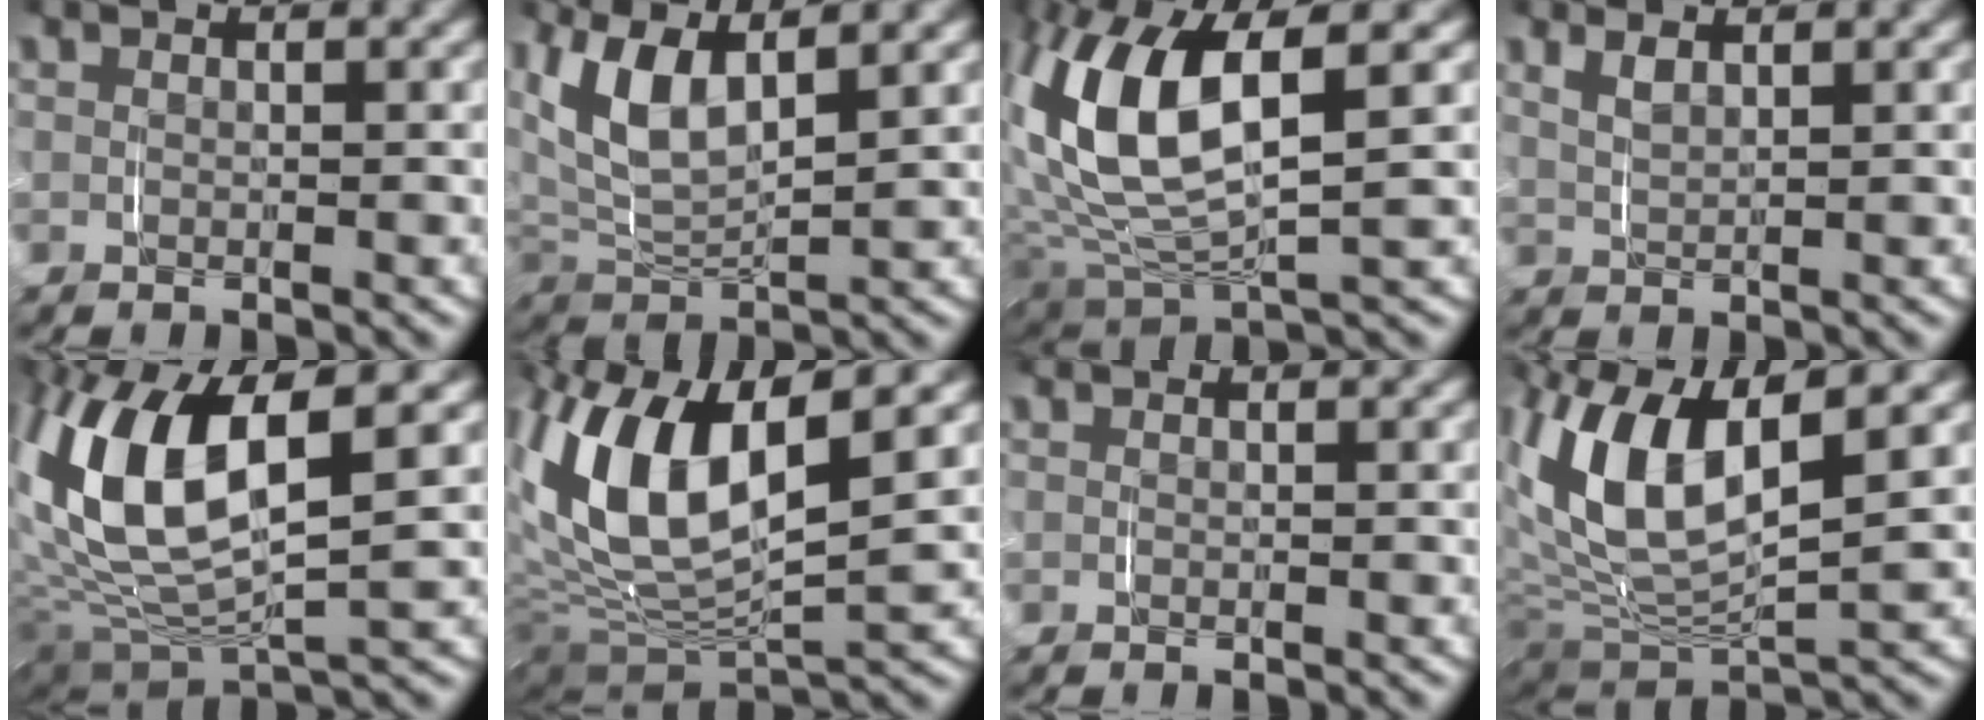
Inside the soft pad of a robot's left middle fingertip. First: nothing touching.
{"total": 7.4, "force": [2.8, 4.3, 5.3], "torque": [-0.132, 0.006, 0.048]}
{"total": 10.6, "force": [2.0, 5.3, 8.9], "torque": [-0.204, 0.002, 0.039]}
{"total": 1.6, "force": [1.1, 0.5, 1.0], "torque": [-0.019, 0.000, 0.025]}
{"total": 11.7, "force": [1.9, 6.2, 9.7], "torque": [-0.216, -0.002, 0.035]}
{"total": 12.3, "force": [2.0, 6.9, 10.0], "torque": [-0.214, -0.004, 0.035]}
{"total": 0.0}
{"total": 11.2, "force": [2.8, 6.0, 9.0], "torque": [-0.200, 0.004, 0.048]}